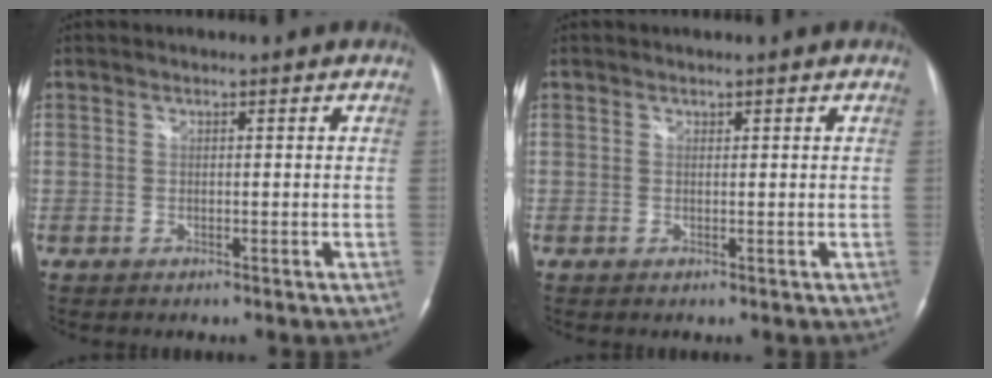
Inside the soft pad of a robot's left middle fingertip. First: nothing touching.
{"total": 0.0}